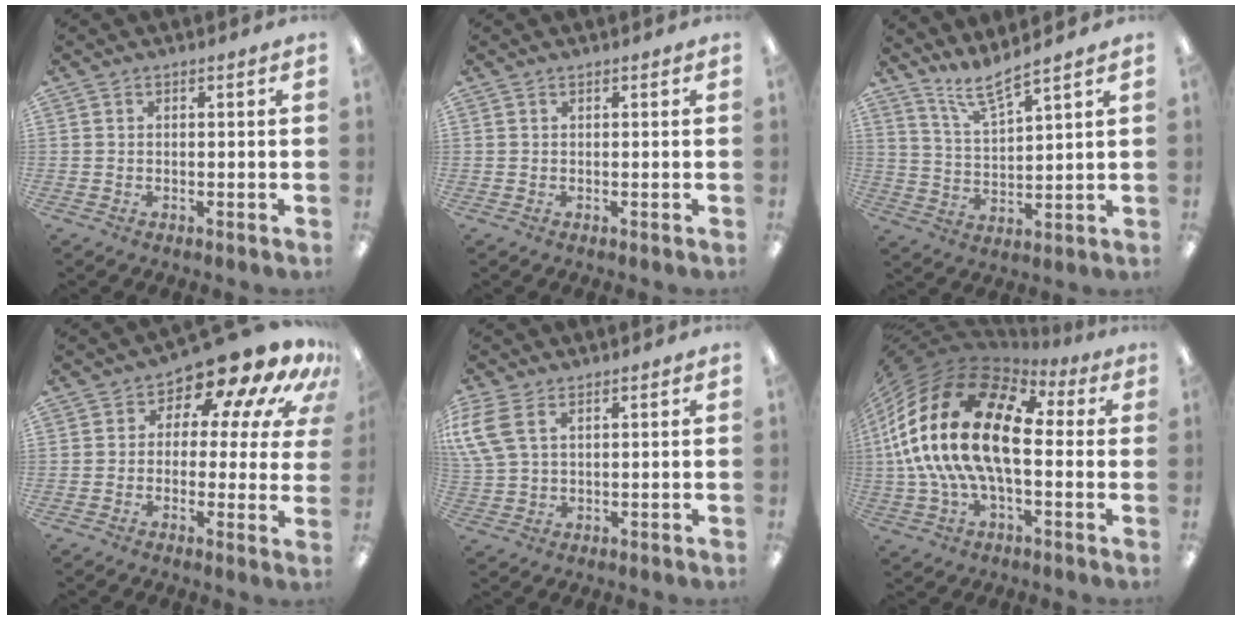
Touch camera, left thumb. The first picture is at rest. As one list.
[{"total": 0.0}, {"total": 7.4, "force": [6.5, 0.7, 3.5], "torque": [-0.085, -0.032, 0.120]}, {"total": 11.3, "force": [7.8, 5.0, 6.6], "torque": [-0.101, -0.064, 0.130]}, {"total": 6.8, "force": [3.2, 3.7, 4.7], "torque": [-0.109, -0.006, 0.062]}, {"total": 24.4, "force": [2.6, 12.9, 20.6], "torque": [-0.444, -0.005, 0.046]}]